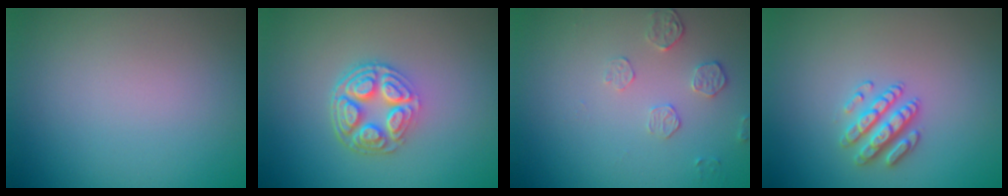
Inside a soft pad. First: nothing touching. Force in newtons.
{"total": 4.9, "press": 3.6, "slide": 3.3}
{"total": 1.7, "press": 1.0, "slide": 1.4}
{"total": 2.6, "press": 2.6, "slide": 0.6}